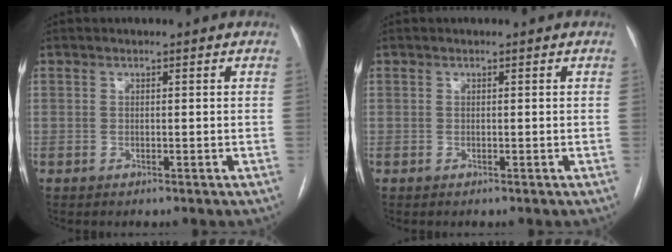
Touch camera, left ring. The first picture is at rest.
{"total": 0.0}